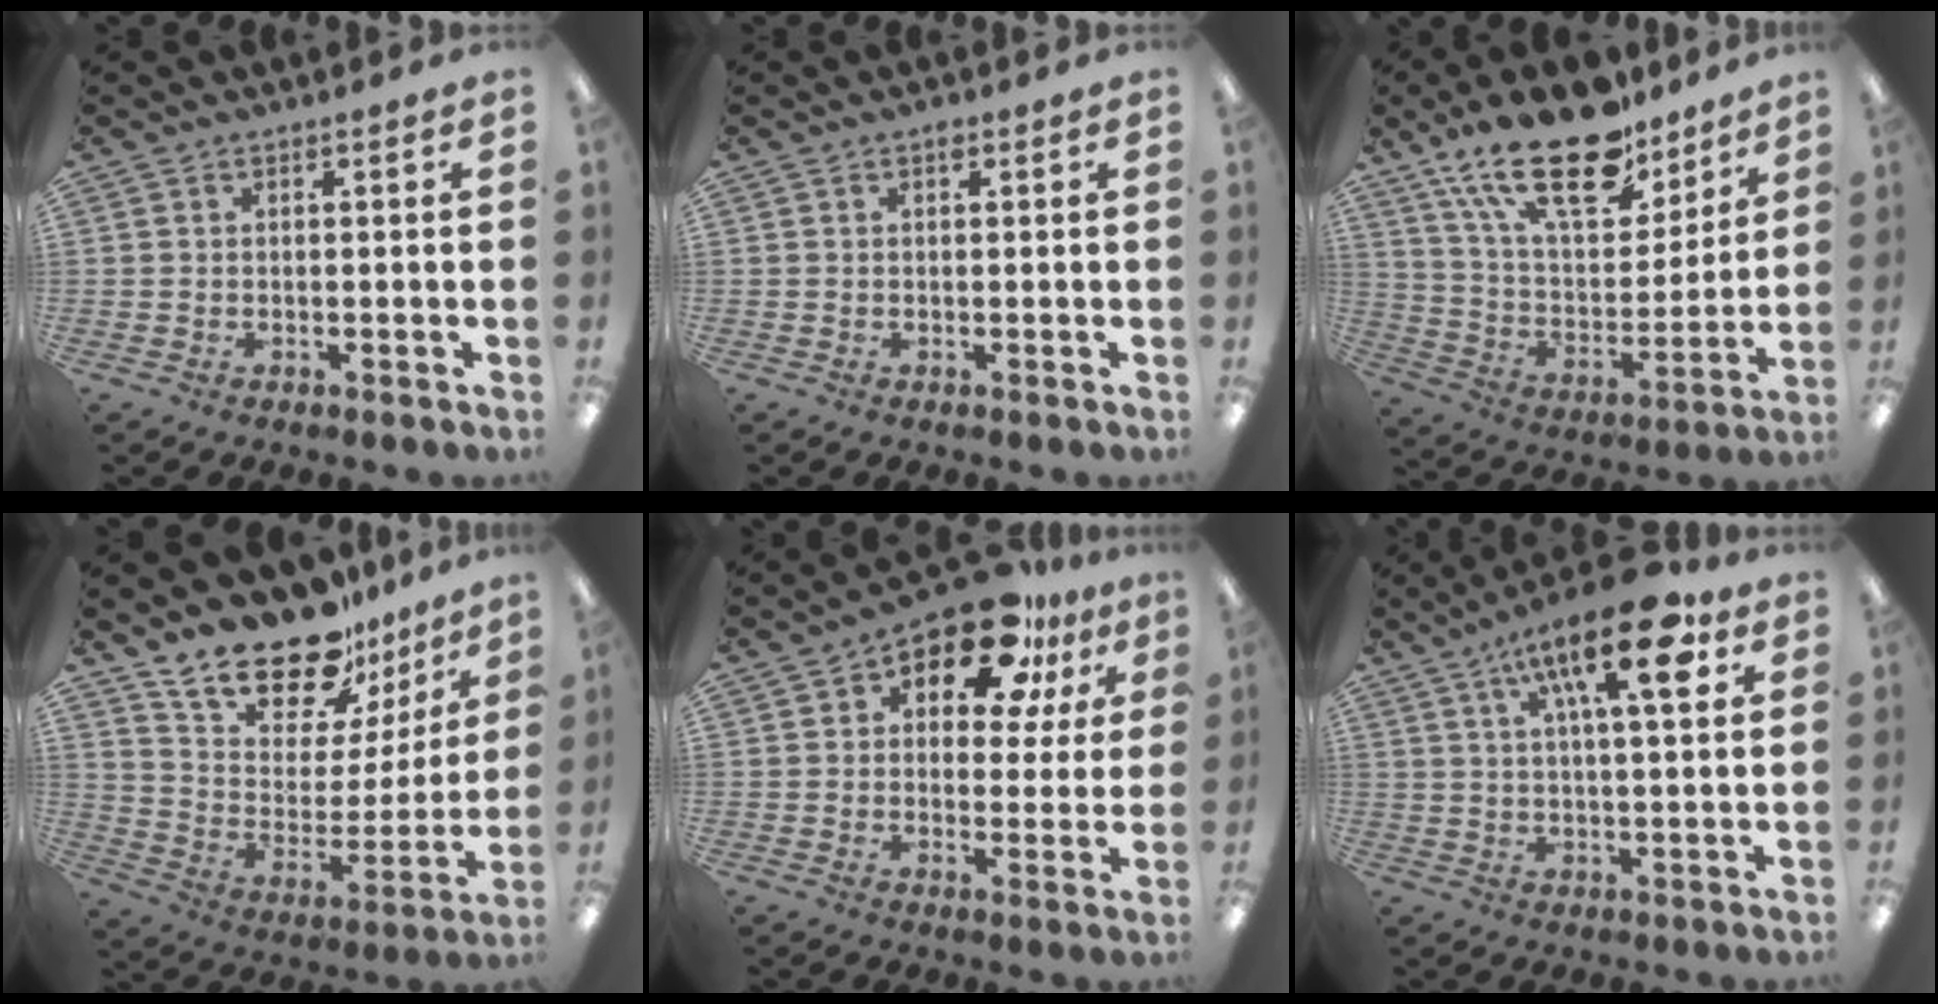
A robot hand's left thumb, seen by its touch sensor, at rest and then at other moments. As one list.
[{"total": 0.8, "force": [0.5, 0.4, 0.5], "torque": [-0.012, 0.003, 0.009]}, {"total": 22.6, "force": [15.8, 9.8, 12.9], "torque": [-0.238, -0.085, 0.278]}, {"total": 20.4, "force": [16.9, 8.7, 7.5], "torque": [-0.142, -0.125, 0.302]}, {"total": 14.6, "force": [9.5, 7.1, 8.5], "torque": [-0.124, -0.052, 0.163]}, {"total": 17.1, "force": [8.3, 5.6, 13.8], "torque": [-0.208, -0.028, 0.127]}]